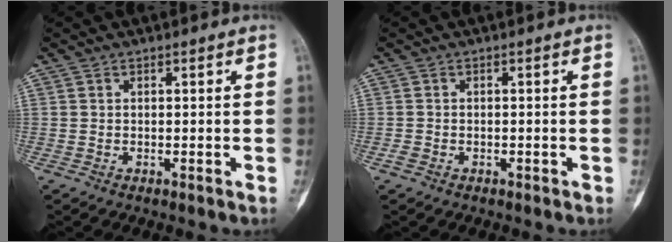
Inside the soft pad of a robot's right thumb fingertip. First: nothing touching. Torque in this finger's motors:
{"motor_torque": [1.04, 0.40, 0.29, -0.43, 0.06]}